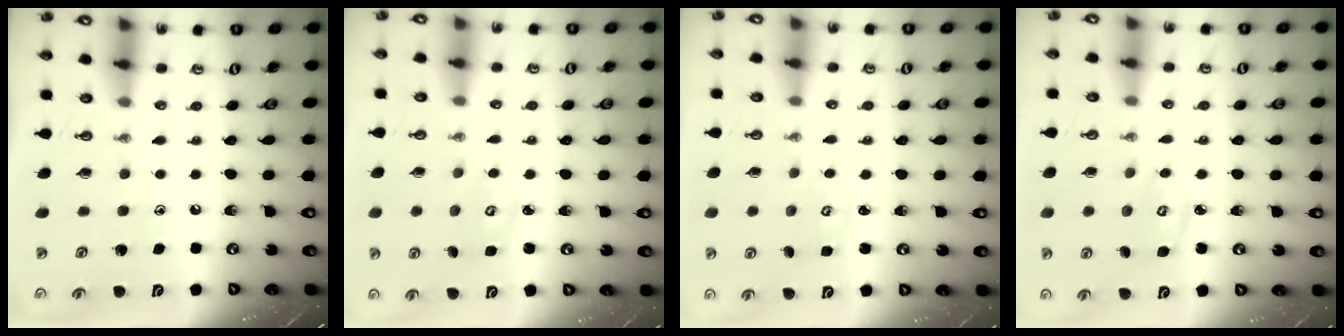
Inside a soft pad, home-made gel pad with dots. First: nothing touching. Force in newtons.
{"total": 3.4, "press": 3.4, "slide": 0.4}
{"total": 2.0, "press": 1.9, "slide": 0.2}
{"total": 4.0, "press": 3.9, "slide": 0.4}